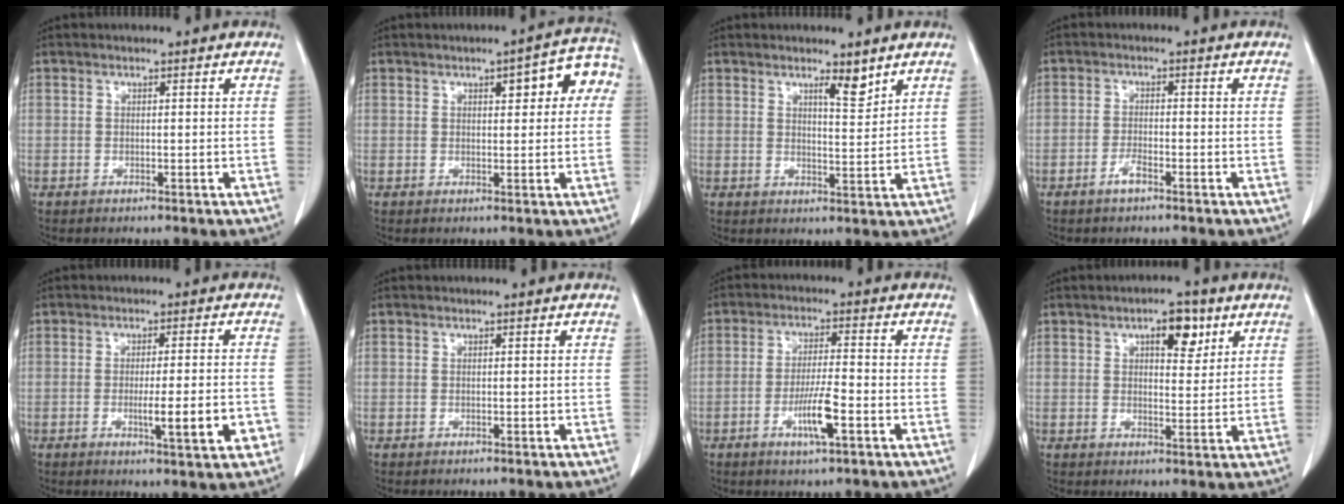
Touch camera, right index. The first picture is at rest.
{"total": 7.0, "force": [2.1, 2.3, 6.2], "torque": [-0.068, 0.027, 0.018]}
{"total": 3.5, "force": [2.6, 0.6, 2.2], "torque": [-0.039, -0.007, 0.044]}
{"total": 2.2, "force": [-1.5, 0.4, 1.5], "torque": [-0.032, 0.000, -0.030]}
{"total": 7.1, "force": [-2.1, 0.6, 6.8], "torque": [-0.096, -0.008, -0.025]}
{"total": 0.0}
{"total": 6.5, "force": [-2.6, 0.5, 5.9], "torque": [-0.112, -0.006, -0.046]}
{"total": 5.8, "force": [3.0, 2.4, 4.4], "torque": [-0.063, 0.003, 0.042]}